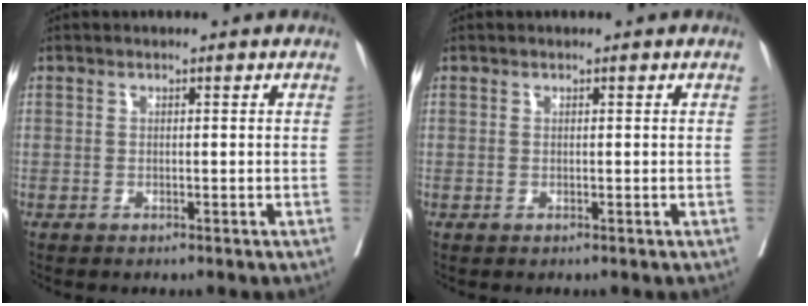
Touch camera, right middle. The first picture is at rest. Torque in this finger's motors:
{"motor_torque": [0.14, -0.02, -0.05, 0.00]}